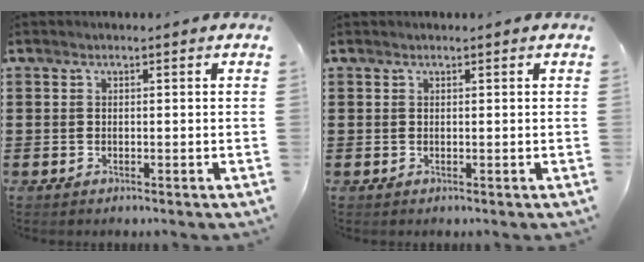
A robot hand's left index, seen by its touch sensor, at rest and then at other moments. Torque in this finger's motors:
{"motor_torque": [0.03, -0.08, 0.04, 0.01]}